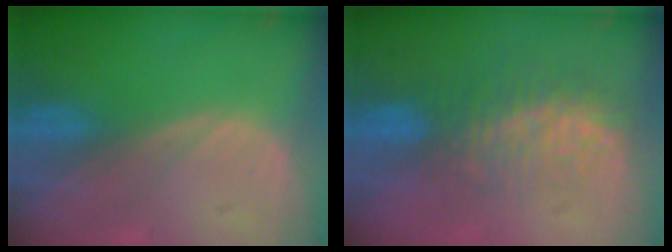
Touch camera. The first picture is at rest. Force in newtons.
{"total": 7.5, "press": 7.0, "slide": 2.8}